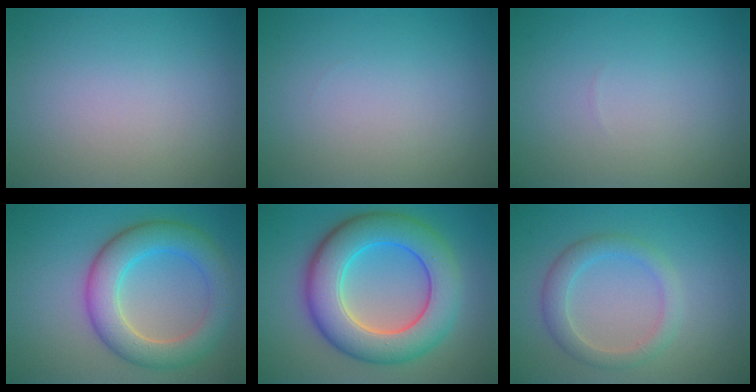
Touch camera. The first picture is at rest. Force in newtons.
{"total": 0.0}
{"total": 0.0}
{"total": 6.5, "press": 6.5, "slide": 0.2}
{"total": 9.8, "press": 9.8, "slide": 0.1}
{"total": 2.9, "press": 2.9, "slide": 0.1}